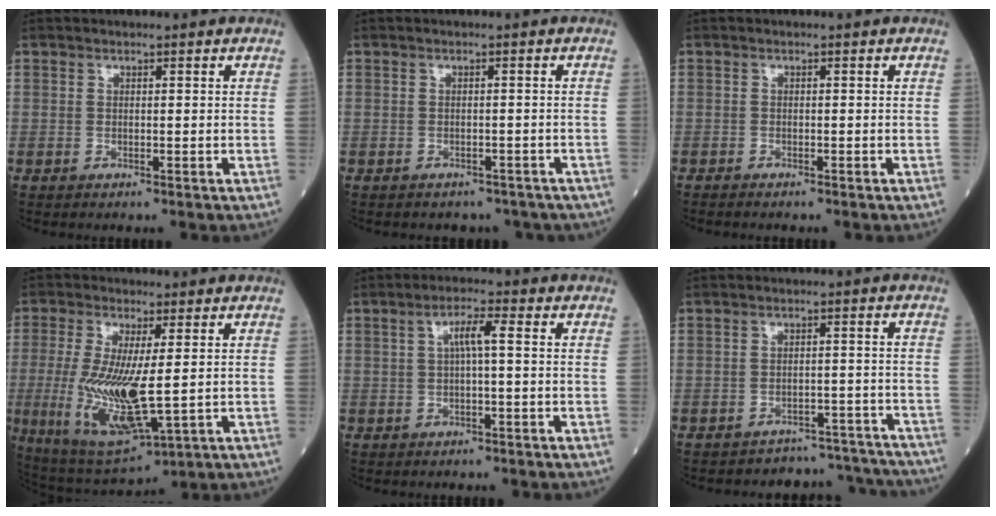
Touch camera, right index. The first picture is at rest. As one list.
[{"total": 7.1, "force": [-5.9, 3.7, 1.2], "torque": [-0.006, 0.005, -0.059]}, {"total": 1.0, "force": [-1.0, 0.2, 0.3], "torque": [-0.006, -0.001, -0.017]}, {"total": 13.8, "force": [-1.1, 3.2, 13.4], "torque": [-0.277, -0.028, -0.006]}, {"total": 3.7, "force": [0.5, 0.3, 3.6], "torque": [-0.067, 0.011, 0.008]}, {"total": 10.9, "force": [-10.4, 3.0, -0.9], "torque": [0.031, 0.042, -0.118]}]